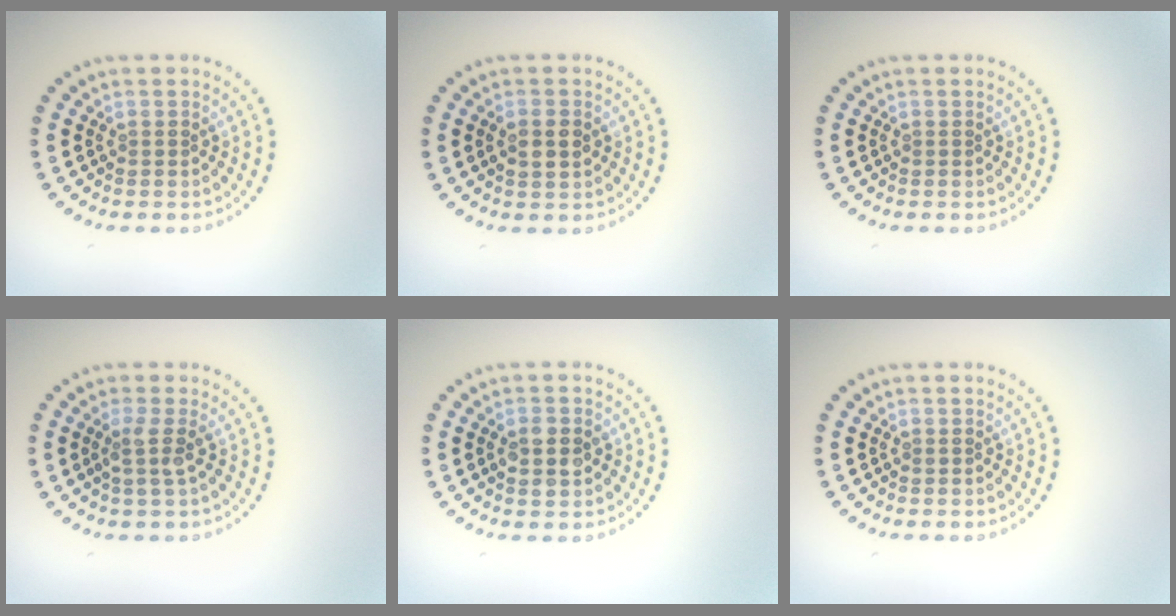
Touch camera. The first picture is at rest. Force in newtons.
{"total": 2.1, "press": 2.1, "slide": 0.2}
{"total": 0.0}
{"total": 1.8, "press": 1.3, "slide": 1.3}
{"total": 2.9, "press": 2.9, "slide": 0.2}
{"total": 0.0}